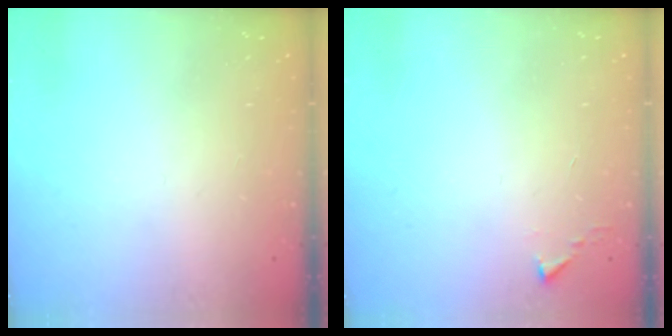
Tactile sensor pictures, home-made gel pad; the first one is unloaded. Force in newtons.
{"total": 1.1, "press": 1.1, "slide": 0.1}